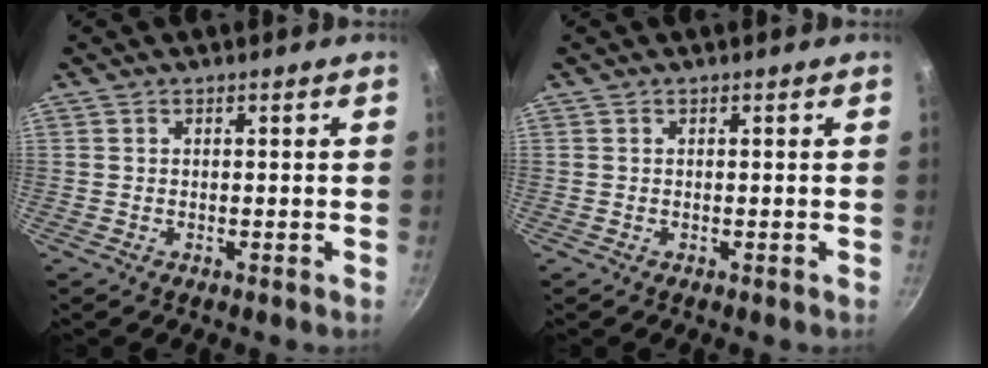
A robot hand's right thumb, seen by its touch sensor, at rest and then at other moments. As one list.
[{"total": 0.0}]